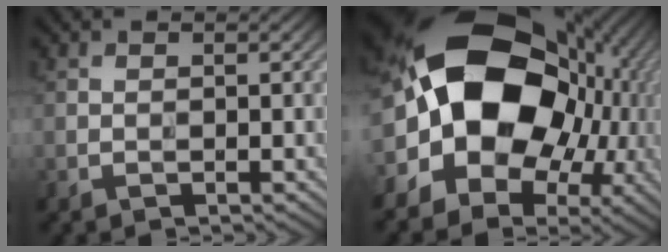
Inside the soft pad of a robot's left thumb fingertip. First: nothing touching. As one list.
[{"total": 21.8, "force": [1.0, 16.3, 14.4], "torque": [-0.278, -0.024, 0.025]}]